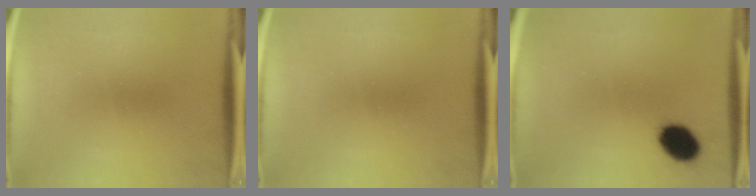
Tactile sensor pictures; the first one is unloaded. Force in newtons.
{"total": 0.0}
{"total": 8.4}